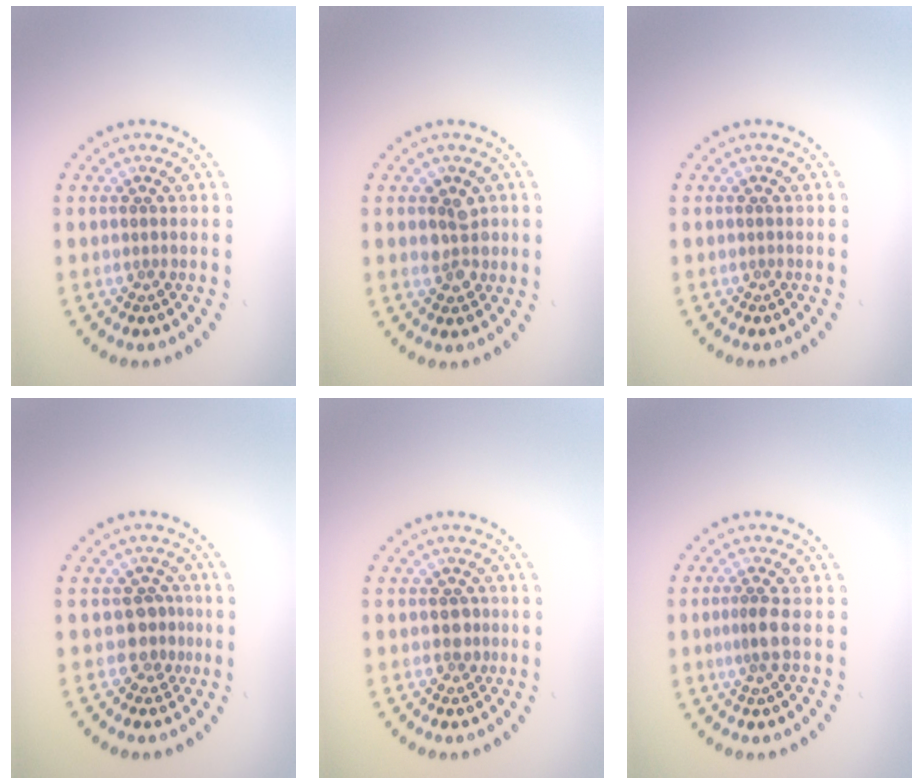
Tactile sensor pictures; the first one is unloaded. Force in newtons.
{"total": 2.4, "press": 2.4, "slide": 0.4}
{"total": 0.0}
{"total": 2.1, "press": 1.8, "slide": 1.1}
{"total": 1.3, "press": 1.3, "slide": 0.2}
{"total": 2.0, "press": 1.5, "slide": 1.2}